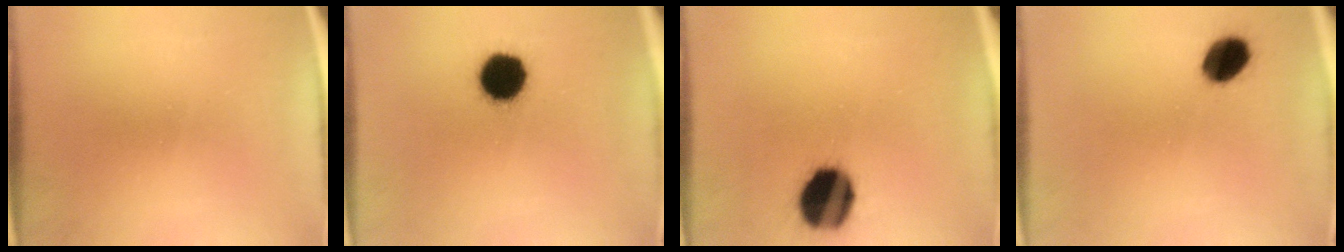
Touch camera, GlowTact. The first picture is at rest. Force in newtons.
{"total": 12.0}
{"total": 14.9}
{"total": 7.0}